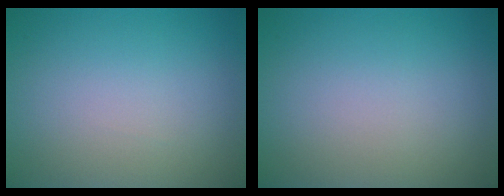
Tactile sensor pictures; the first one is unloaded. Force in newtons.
{"total": 0.0}